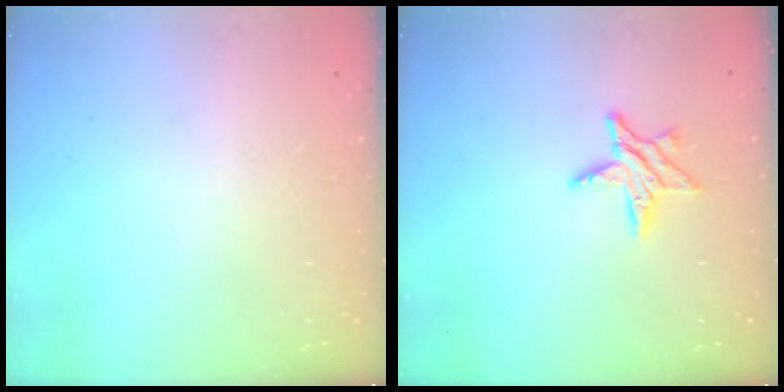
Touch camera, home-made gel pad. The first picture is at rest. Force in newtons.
{"total": 7.9, "press": 7.9, "slide": 0.3}